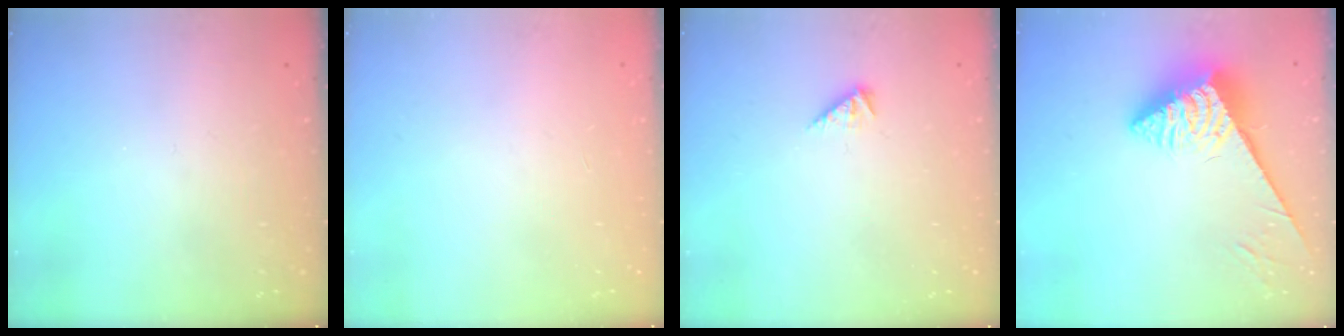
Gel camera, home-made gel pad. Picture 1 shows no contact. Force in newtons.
{"total": 0.0}
{"total": 2.8, "press": 2.7, "slide": 0.4}
{"total": 5.6, "press": 5.5, "slide": 1.0}